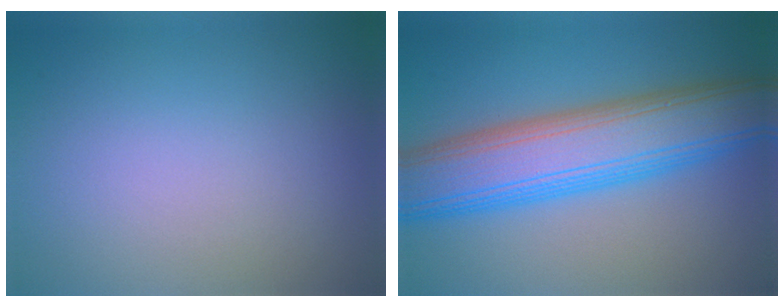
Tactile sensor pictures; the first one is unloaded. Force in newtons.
{"total": 10.3, "press": 10.3, "slide": 0.1}